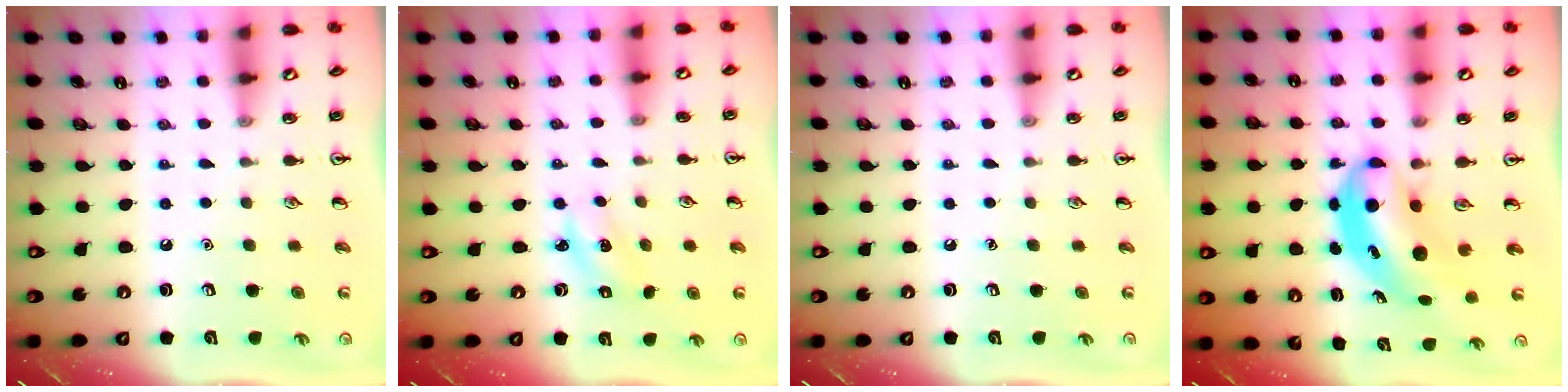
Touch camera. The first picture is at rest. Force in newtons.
{"total": 2.2, "press": 2.1, "slide": 0.7}
{"total": 0.0}
{"total": 6.8, "press": 6.5, "slide": 1.8}